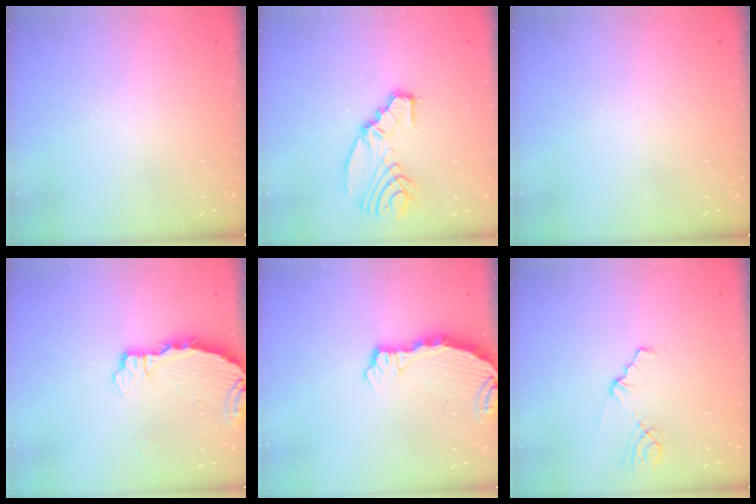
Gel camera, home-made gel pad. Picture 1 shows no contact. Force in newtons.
{"total": 10.8, "press": 10.1, "slide": 3.8}
{"total": 0.0}
{"total": 3.8, "press": 3.8, "slide": 0.3}
{"total": 4.8, "press": 4.8, "slide": 0.4}
{"total": 1.2, "press": 1.2, "slide": 0.2}